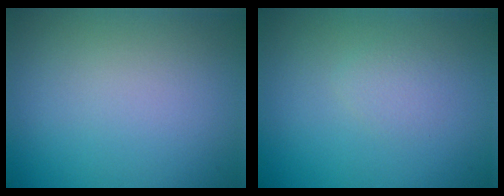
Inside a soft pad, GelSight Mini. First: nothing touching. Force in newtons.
{"total": 1.1, "press": 1.1, "slide": 0.0}